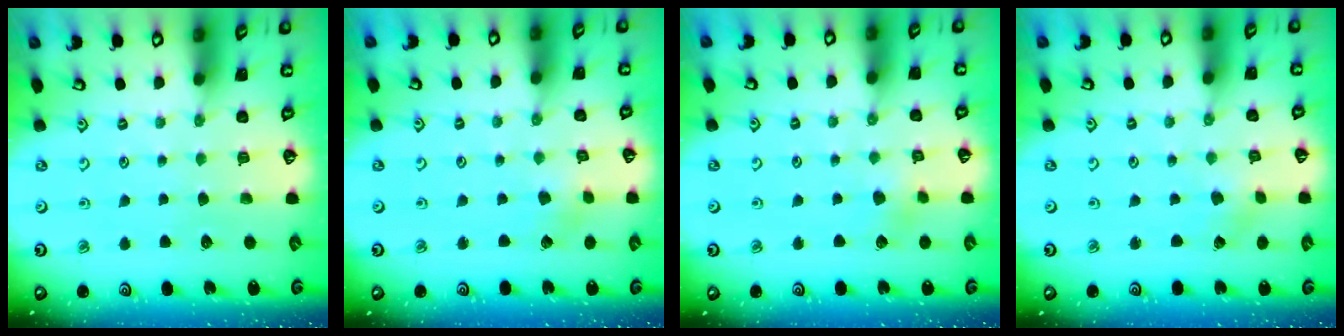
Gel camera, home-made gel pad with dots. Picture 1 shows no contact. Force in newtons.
{"total": 2.1, "press": 2.1, "slide": 0.2}
{"total": 3.2, "press": 3.2, "slide": 0.4}
{"total": 0.5, "press": 0.5, "slide": 0.1}